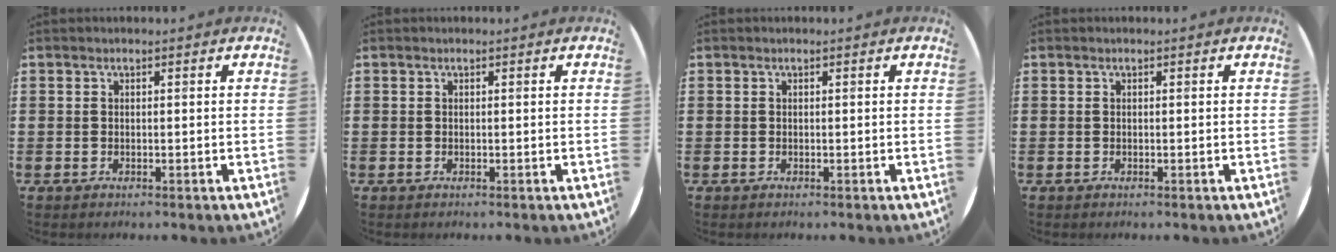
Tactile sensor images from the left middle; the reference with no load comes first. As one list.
[{"total": 0.0}, {"total": 0.0}, {"total": 0.0}]